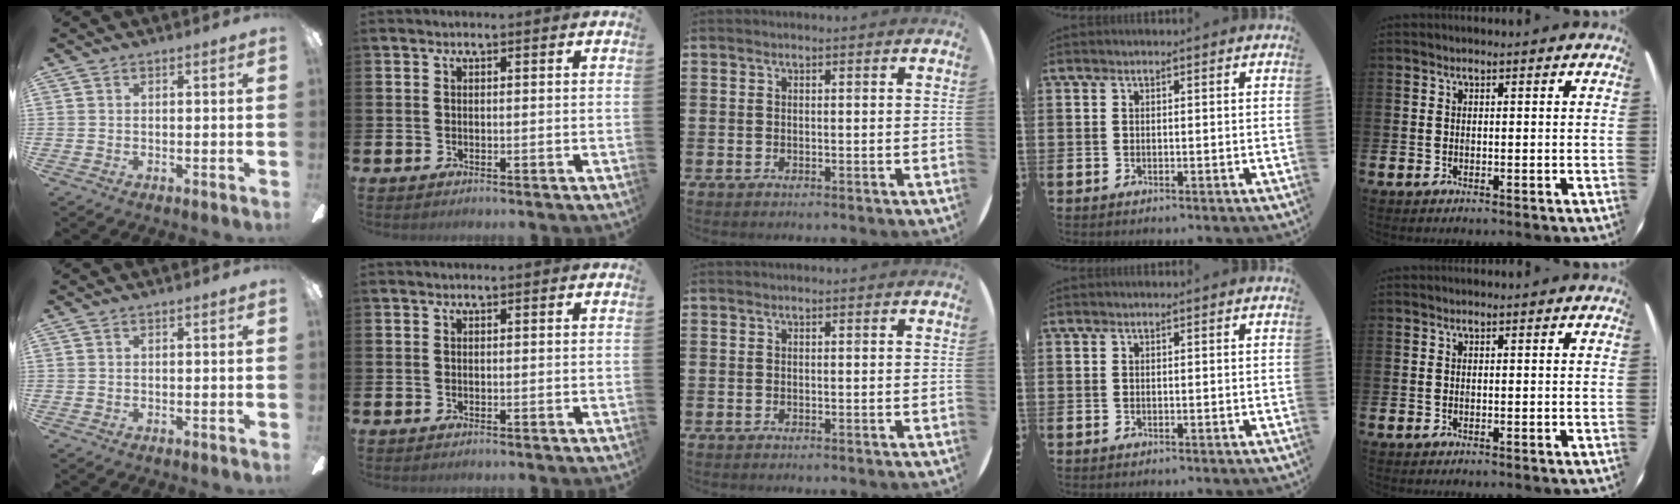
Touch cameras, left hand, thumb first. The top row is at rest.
{}